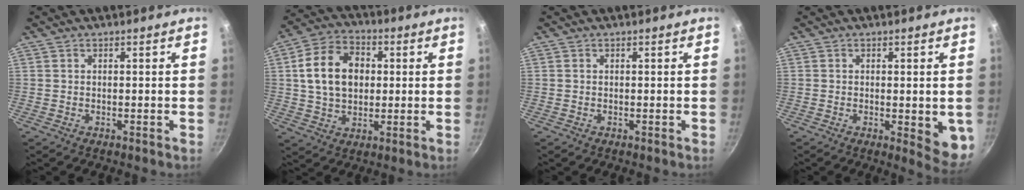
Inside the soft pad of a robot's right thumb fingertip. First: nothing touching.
{"total": 13.7, "force": [2.0, 10.1, 9.1], "torque": [-0.138, 0.014, 0.028]}
{"total": 0.0}
{"total": 6.9, "force": [-0.9, 2.4, 6.4], "torque": [-0.065, -0.009, -0.008]}